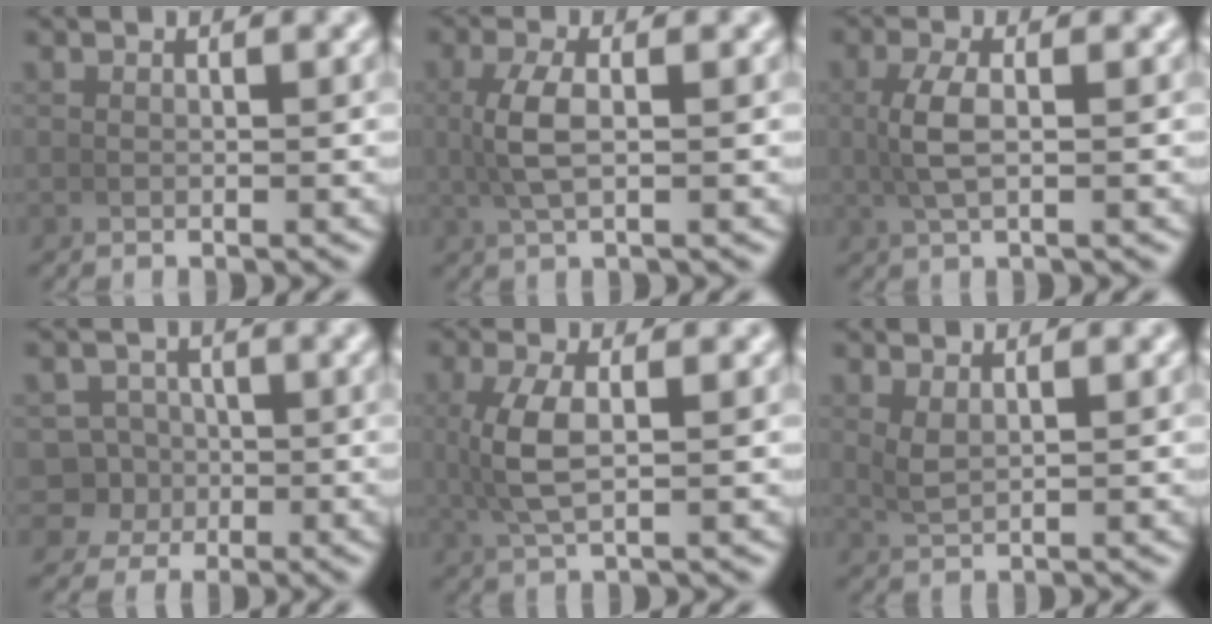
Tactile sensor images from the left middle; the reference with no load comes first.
{"total": 2.9, "force": [0.2, 0.7, 2.8], "torque": [-0.065, 0.003, 0.008]}
{"total": 2.7, "force": [0.2, 0.5, 2.6], "torque": [-0.059, 0.004, 0.007]}
{"total": 7.9, "force": [-1.7, 7.4, 2.1], "torque": [-0.054, -0.036, -0.027]}
{"total": 3.7, "force": [0.4, 1.2, 3.5], "torque": [-0.082, 0.002, 0.016]}
{"total": 1.5, "force": [1.0, 0.2, 1.0], "torque": [-0.019, -0.003, 0.029]}